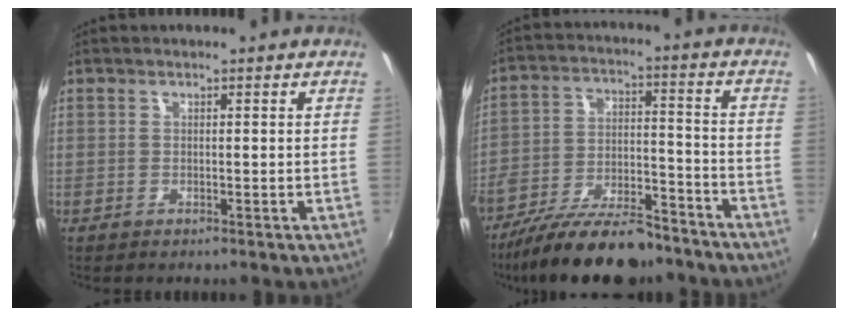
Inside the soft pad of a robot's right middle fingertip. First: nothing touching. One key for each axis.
{"total": 19.0, "fx": -15.0, "fy": 5.9, "fz": 10.1, "tx": -0.184, "ty": -0.020, "tz": -0.233}